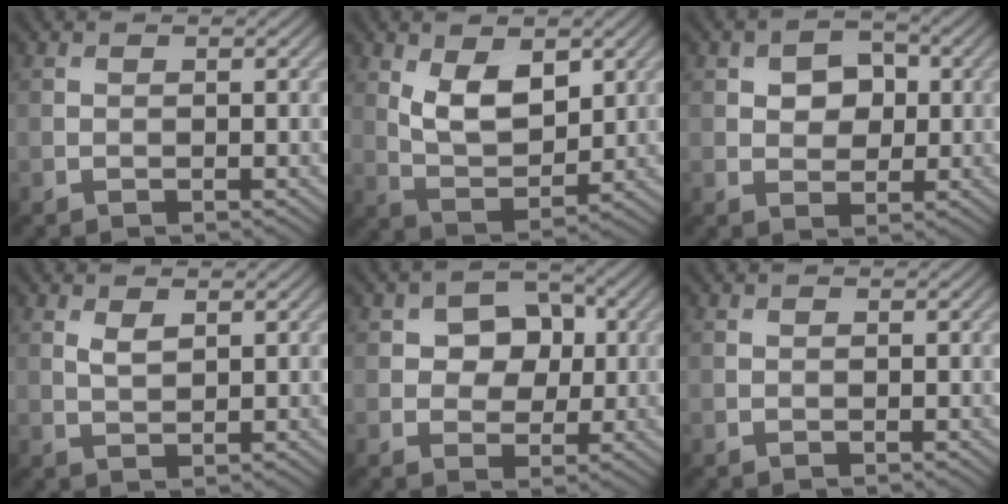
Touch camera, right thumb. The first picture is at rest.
{"total": 7.0, "force": [2.7, 3.8, 5.3], "torque": [-0.105, -0.012, 0.055]}
{"total": 4.0, "force": [0.7, 3.0, 2.5], "torque": [-0.042, 0.004, 0.002]}
{"total": 1.8, "force": [1.0, 0.7, 1.3], "torque": [-0.032, -0.003, 0.024]}
{"total": 5.5, "force": [0.8, 4.3, 3.4], "torque": [-0.055, 0.005, -0.003]}
{"total": 0.0}